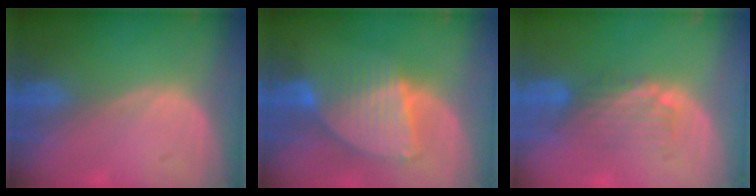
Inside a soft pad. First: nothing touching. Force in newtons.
{"total": 7.6, "press": 6.9, "slide": 3.3}
{"total": 4.7, "press": 4.0, "slide": 2.5}